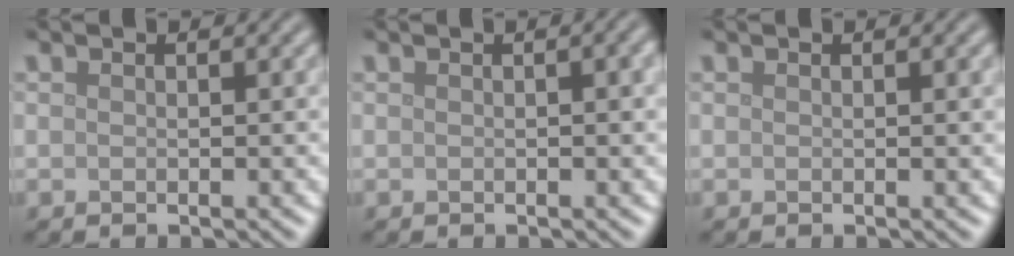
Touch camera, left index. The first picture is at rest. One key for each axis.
{"total": 2.1, "fx": 0.3, "fy": 0.5, "fz": 2.0, "tx": -0.022, "ty": 0.007, "tz": 0.002}
{"total": 0.6, "fx": 0.1, "fy": 0.1, "fz": 0.6, "tx": -0.006, "ty": 0.002, "tz": 0.001}